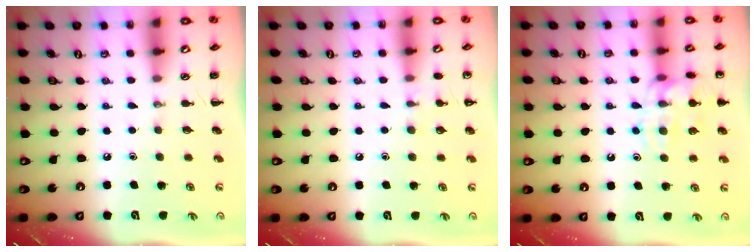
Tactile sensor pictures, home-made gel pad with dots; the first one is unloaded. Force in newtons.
{"total": 6.2, "press": 6.0, "slide": 1.9}
{"total": 14.6, "press": 14.5, "slide": 1.5}